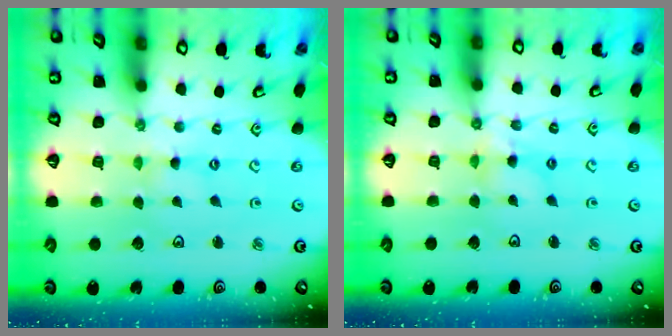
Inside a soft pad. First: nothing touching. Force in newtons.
{"total": 4.0, "press": 4.0, "slide": 0.3}